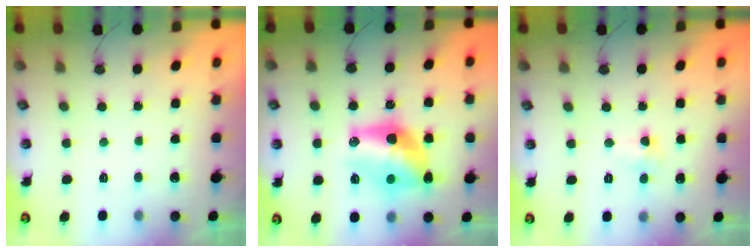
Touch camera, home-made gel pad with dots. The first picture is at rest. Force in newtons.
{"total": 13.7, "press": 13.6, "slide": 1.2}
{"total": 4.7, "press": 4.6, "slide": 0.7}